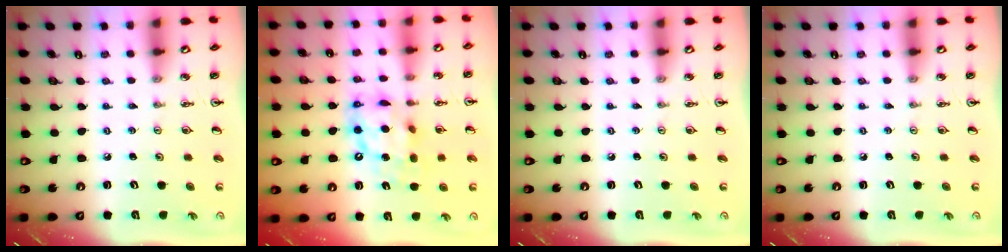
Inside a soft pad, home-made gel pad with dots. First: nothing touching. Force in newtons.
{"total": 12.0, "press": 12.0, "slide": 0.9}
{"total": 0.0}
{"total": 0.0}